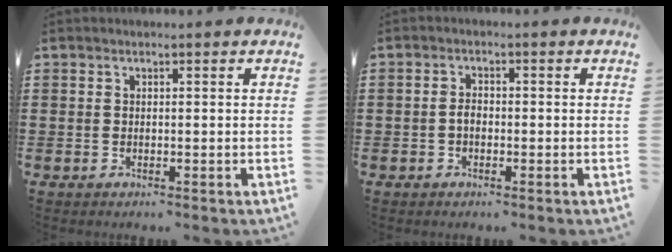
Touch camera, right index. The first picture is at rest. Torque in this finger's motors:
{"motor_torque": [0.38, -0.27, 0.29, 0.06]}